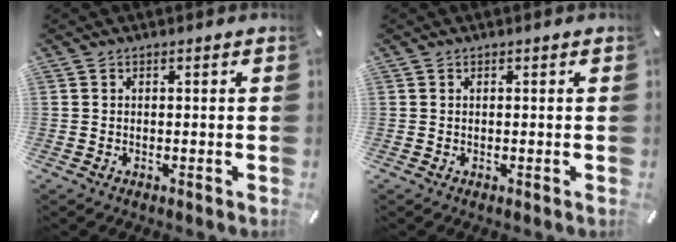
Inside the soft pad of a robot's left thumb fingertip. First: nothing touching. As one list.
[{"total": 0.0}]